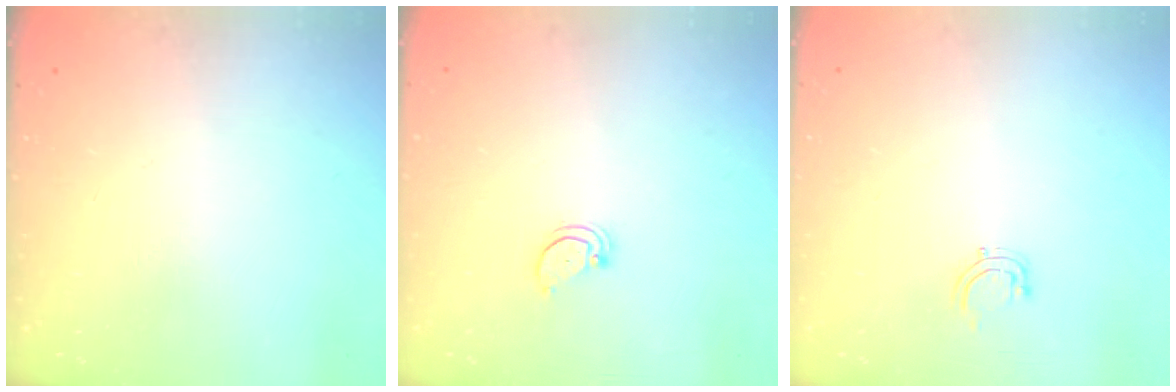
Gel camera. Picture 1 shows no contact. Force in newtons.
{"total": 1.4, "press": 1.3, "slide": 0.1}
{"total": 3.3, "press": 3.3, "slide": 0.3}